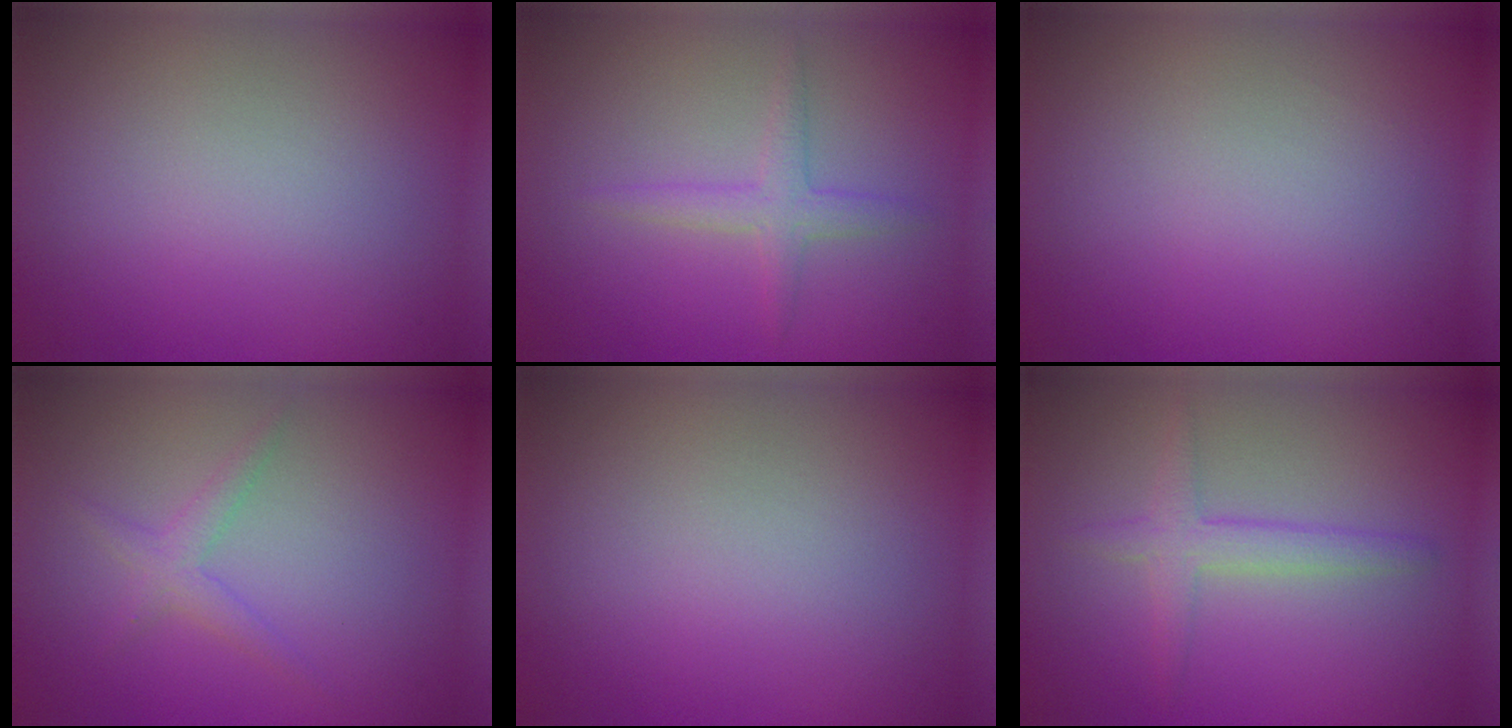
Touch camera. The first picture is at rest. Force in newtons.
{"total": 1.9, "press": 1.9, "slide": 0.1}
{"total": 0.0}
{"total": 1.7, "press": 1.7, "slide": 0.1}
{"total": 0.0}
{"total": 2.3, "press": 2.3, "slide": 0.1}